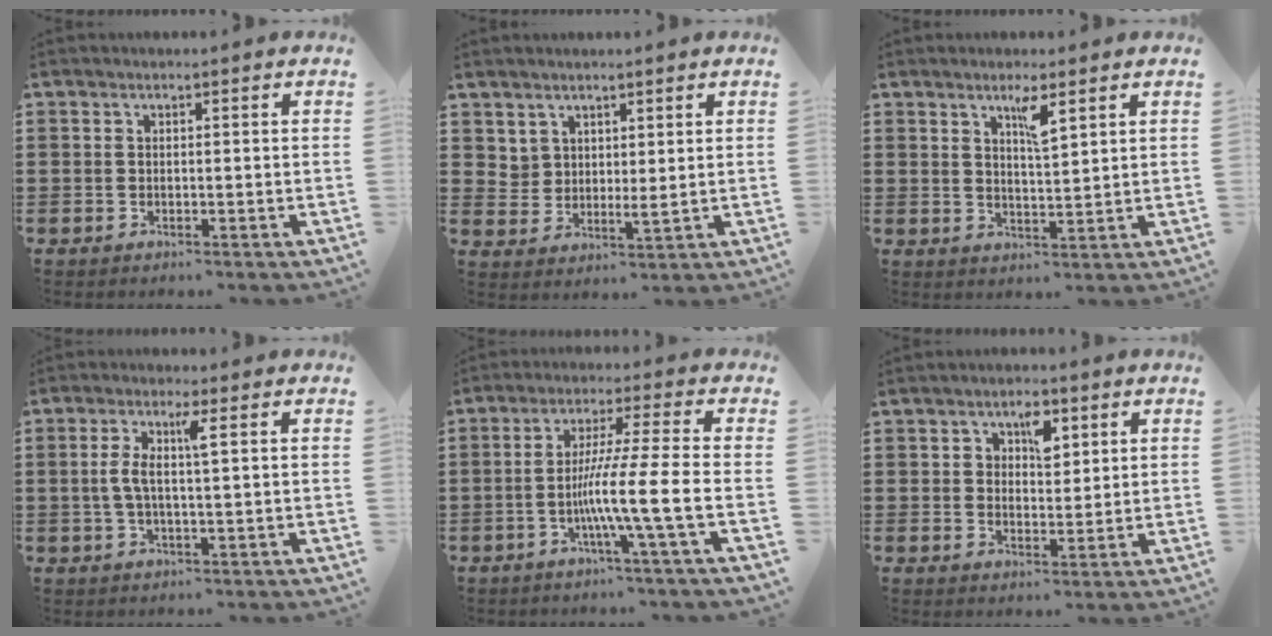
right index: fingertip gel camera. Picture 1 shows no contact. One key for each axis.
{"total": 3.3, "fx": 3.0, "fy": 1.4, "fz": 0.5, "tx": -0.020, "ty": -0.008, "tz": 0.059}
{"total": 3.7, "fx": 2.2, "fy": 0.6, "fz": 2.8, "tx": -0.046, "ty": -0.003, "tz": 0.034}
{"total": 4.6, "fx": 0.7, "fy": 0.6, "fz": 4.5, "tx": -0.094, "ty": 0.002, "tz": 0.005}
{"total": 9.7, "fx": -2.9, "fy": -0.6, "fz": 9.2, "tx": -0.164, "ty": -0.008, "tz": -0.057}
{"total": 4.2, "fx": 2.0, "fy": 2.5, "fz": 2.7, "tx": -0.037, "ty": 0.003, "tz": 0.028}